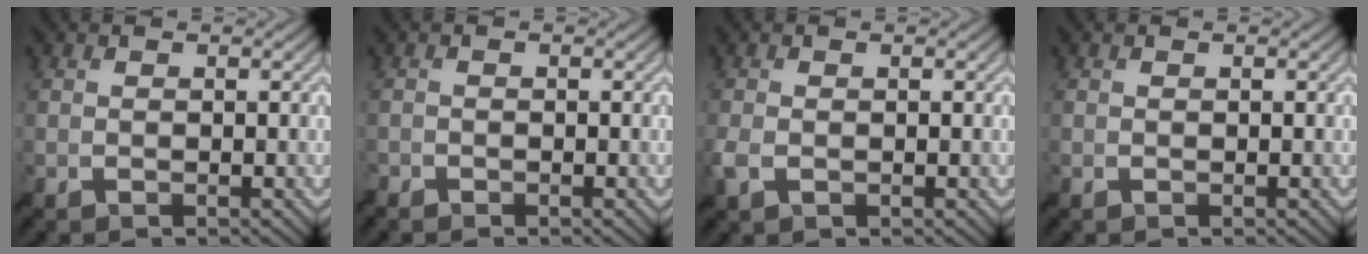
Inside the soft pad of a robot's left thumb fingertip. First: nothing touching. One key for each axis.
{"total": 0.9, "fx": -0.8, "fy": 0.3, "fz": 0.0, "tx": -0.001, "ty": -0.003, "tz": -0.019}
{"total": 1.8, "fx": -0.5, "fy": 0.8, "fz": 1.5, "tx": -0.043, "ty": -0.002, "tz": -0.012}
{"total": 0.0}